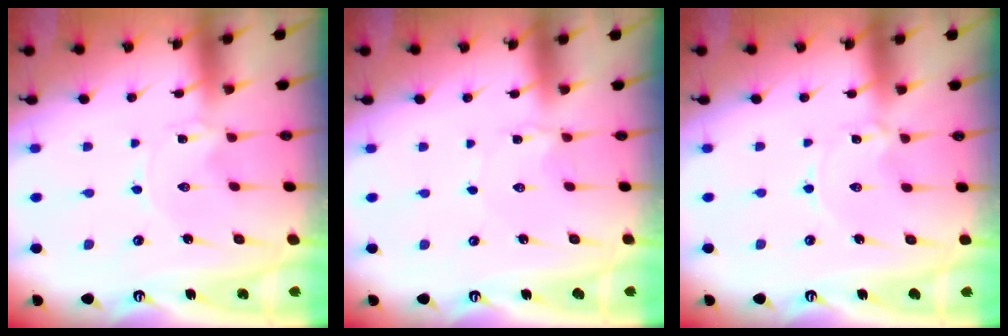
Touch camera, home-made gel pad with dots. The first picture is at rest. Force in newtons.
{"total": 2.5, "press": 2.5, "slide": 0.3}
{"total": 0.7, "press": 0.6, "slide": 0.1}